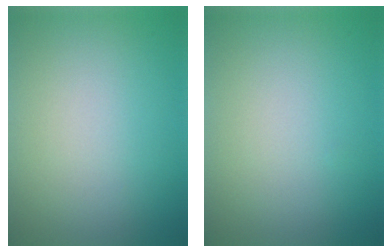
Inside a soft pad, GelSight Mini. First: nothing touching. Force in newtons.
{"total": 0.0}